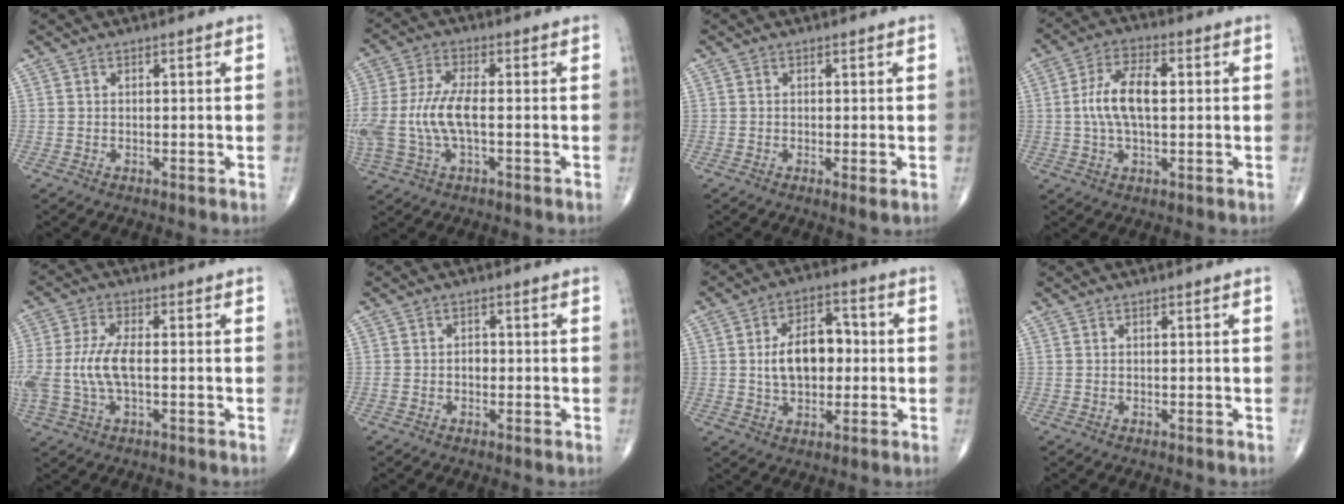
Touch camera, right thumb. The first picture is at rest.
{"total": 11.4, "force": [-1.2, 4.6, 10.4], "torque": [-0.259, 0.012, -0.022]}
{"total": 1.3, "force": [-0.2, 0.1, 1.3], "torque": [-0.028, -0.007, -0.006]}
{"total": 9.6, "force": [0.7, 4.5, 8.5], "torque": [-0.170, 0.016, 0.010]}
{"total": 9.5, "force": [-0.7, 4.1, 8.5], "torque": [-0.214, 0.011, -0.011]}
{"total": 1.9, "force": [-0.4, 1.3, 1.2], "torque": [-0.017, 0.006, -0.007]}
{"total": 11.7, "force": [0.3, 7.2, 9.1], "torque": [-0.129, 0.019, 0.004]}
{"total": 0.0}